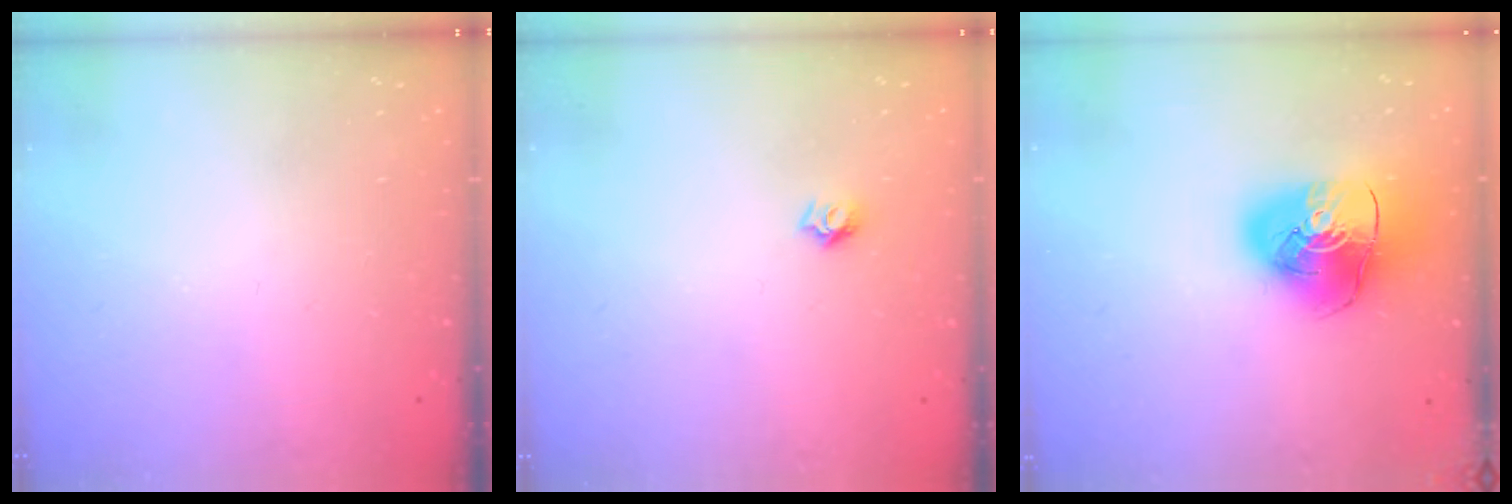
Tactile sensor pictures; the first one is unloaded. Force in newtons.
{"total": 5.5, "press": 5.5, "slide": 0.5}
{"total": 14.6, "press": 14.4, "slide": 2.1}